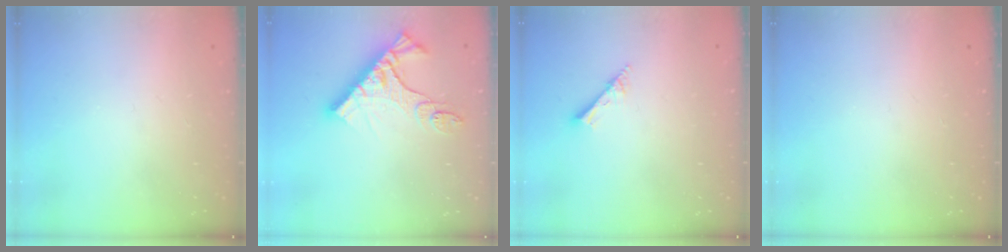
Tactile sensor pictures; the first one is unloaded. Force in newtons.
{"total": 12.8, "press": 12.7, "slide": 1.3}
{"total": 2.5, "press": 2.5, "slide": 0.2}
{"total": 0.0}